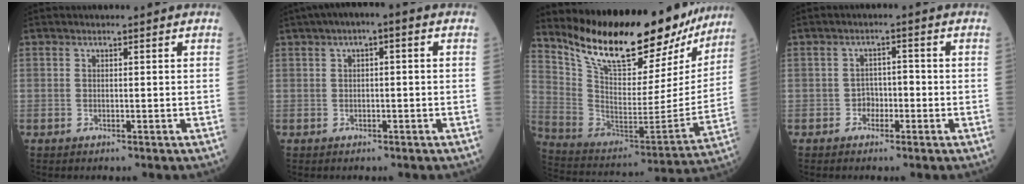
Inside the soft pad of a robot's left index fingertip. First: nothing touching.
{"total": 4.3, "force": [1.5, 1.3, 3.8], "torque": [-0.061, 0.026, 0.018]}
{"total": 26.1, "force": [21.6, 7.6, 12.6], "torque": [-0.212, -0.026, 0.325]}
{"total": 2.2, "force": [-1.0, 1.6, 1.2], "torque": [-0.010, 0.008, -0.021]}